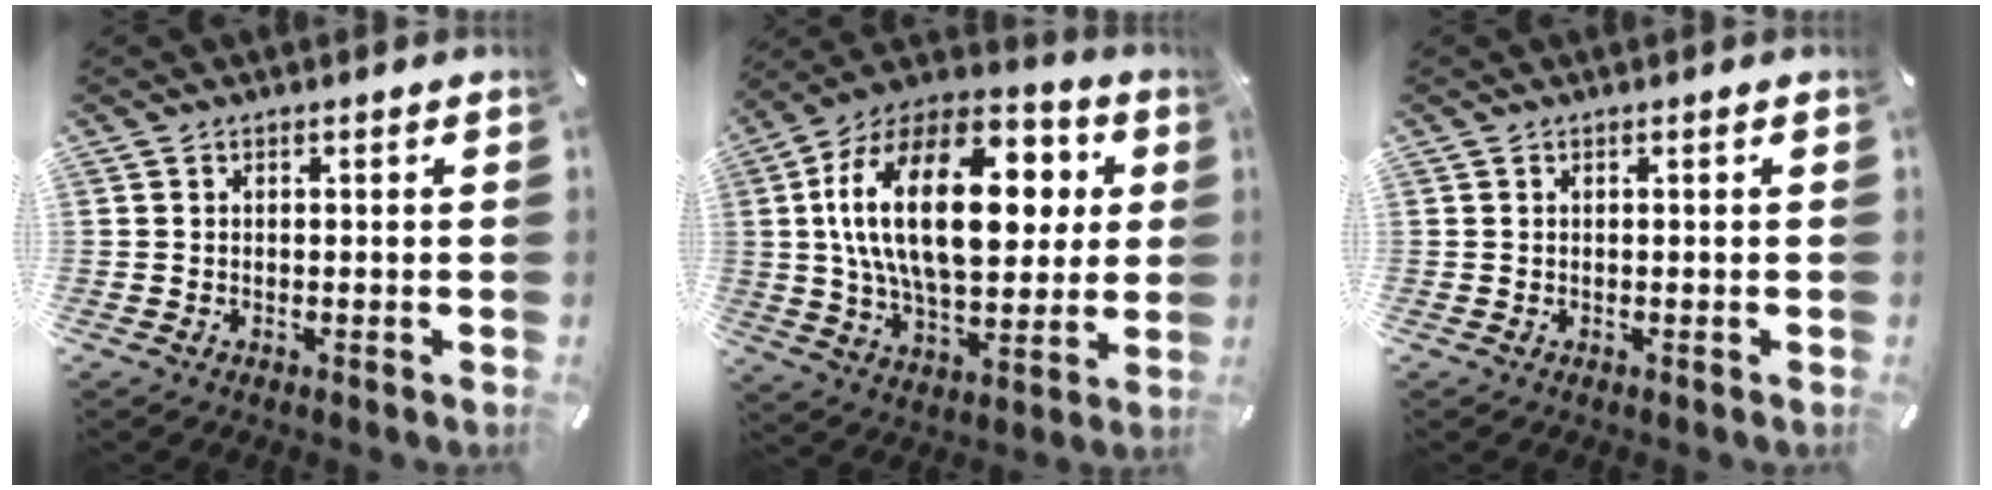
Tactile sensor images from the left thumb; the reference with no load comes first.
{"total": 27.9, "force": [5.9, 15.1, 22.7], "torque": [-0.435, -0.005, 0.090]}
{"total": 0.0}